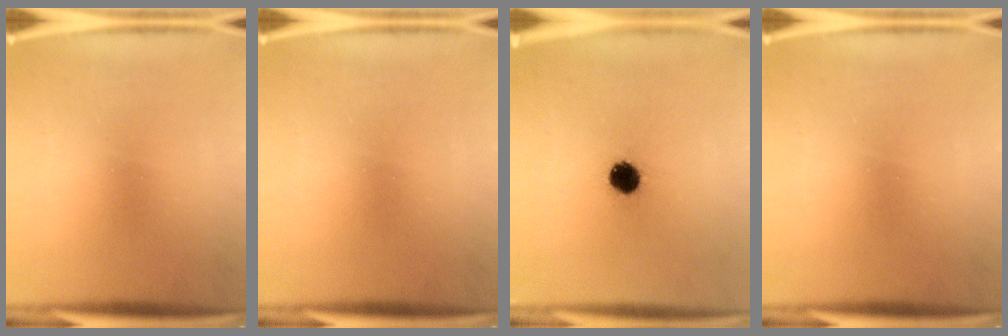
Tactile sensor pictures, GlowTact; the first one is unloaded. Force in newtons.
{"total": 0.0}
{"total": 8.4}
{"total": 0.0}